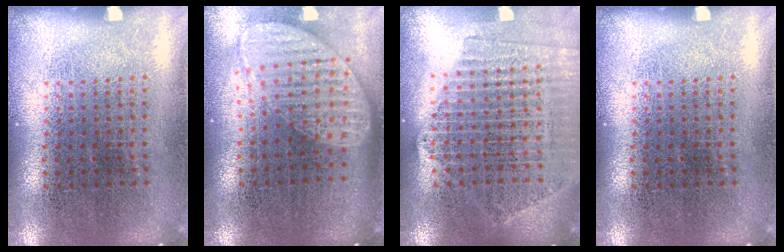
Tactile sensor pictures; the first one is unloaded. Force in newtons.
{"total": 2.0, "press": 1.5, "slide": 1.2}
{"total": 2.1, "press": 1.9, "slide": 0.9}
{"total": 0.0}